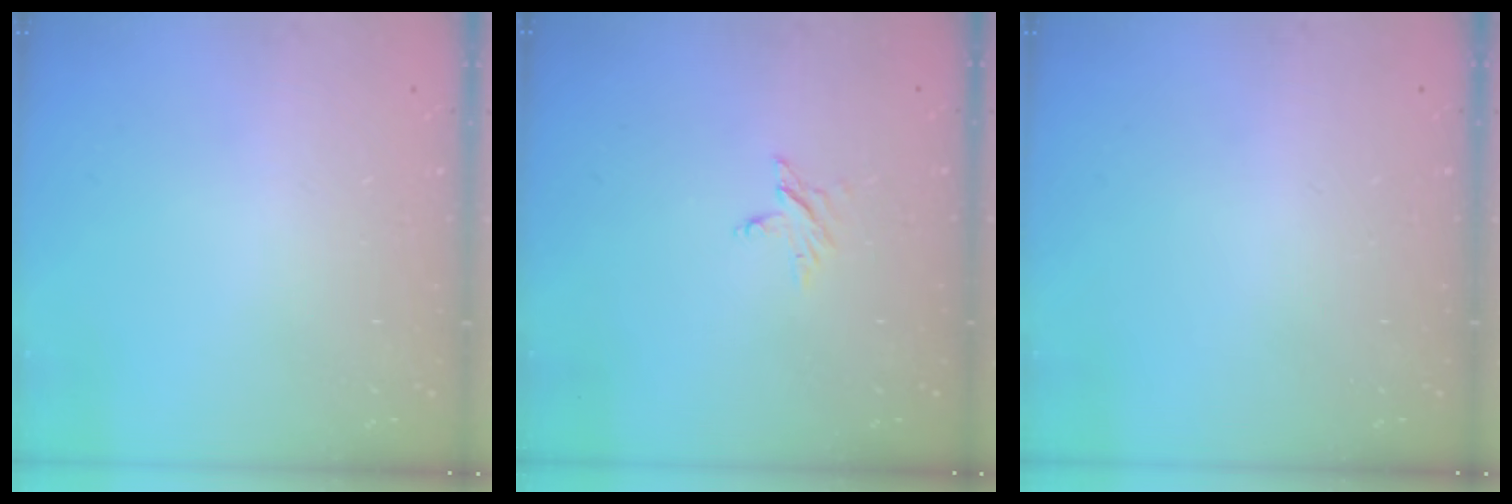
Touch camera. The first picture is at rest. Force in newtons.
{"total": 2.4, "press": 2.4, "slide": 0.2}
{"total": 0.0}